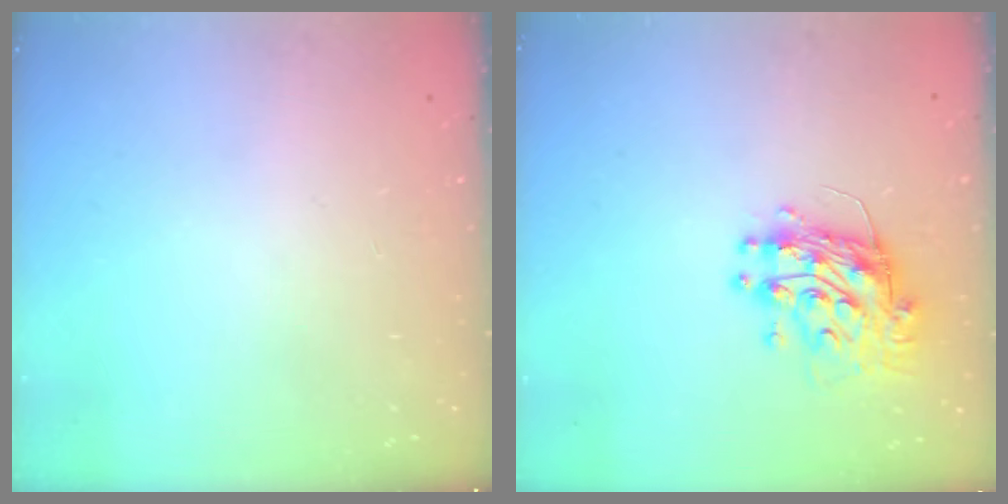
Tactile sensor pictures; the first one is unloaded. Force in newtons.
{"total": 12.9, "press": 12.9, "slide": 1.1}